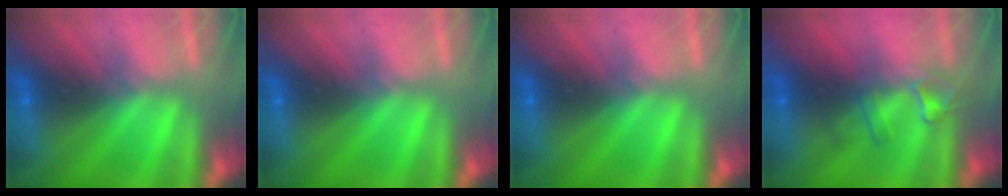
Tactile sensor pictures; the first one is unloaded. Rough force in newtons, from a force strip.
{"total": 0.0}
{"total": 0.0}
{"total": 2.4}